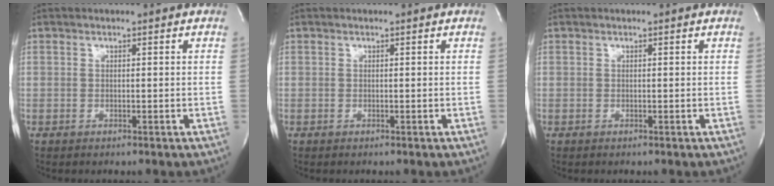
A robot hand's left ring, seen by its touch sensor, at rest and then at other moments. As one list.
[{"total": 0.0}, {"total": 0.0}]